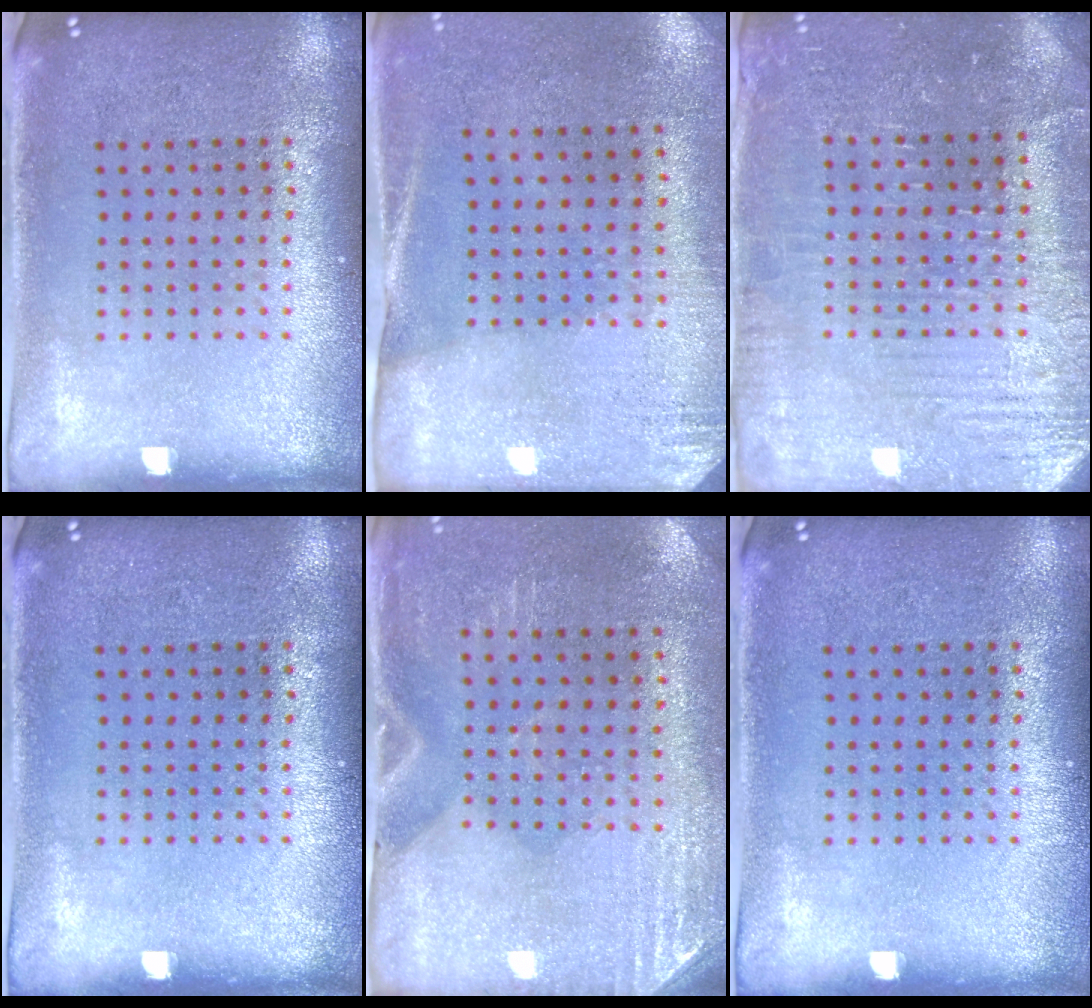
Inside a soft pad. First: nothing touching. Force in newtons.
{"total": 2.7, "press": 2.4, "slide": 1.3}
{"total": 3.5, "press": 3.5, "slide": 0.6}
{"total": 0.0}
{"total": 3.0, "press": 2.6, "slide": 1.5}
{"total": 0.0}